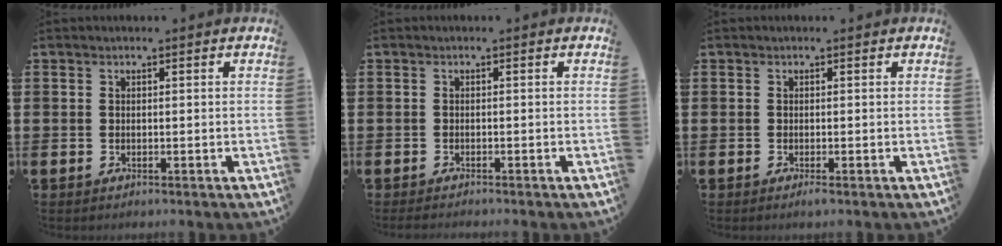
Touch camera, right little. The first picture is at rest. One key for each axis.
{"total": 0.6, "fx": -0.5, "fy": 0.0, "fz": 0.3, "tx": -0.005, "ty": -0.003, "tz": -0.010}
{"total": 0.5, "fx": -0.1, "fy": 0.1, "fz": 0.5, "tx": -0.009, "ty": -0.002, "tz": -0.002}